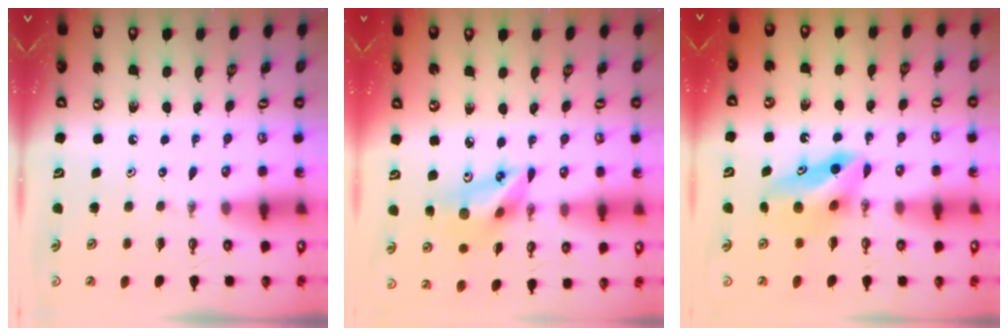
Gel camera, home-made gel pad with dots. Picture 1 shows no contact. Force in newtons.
{"total": 13.9, "press": 13.6, "slide": 3.1}
{"total": 8.1, "press": 7.9, "slide": 1.9}